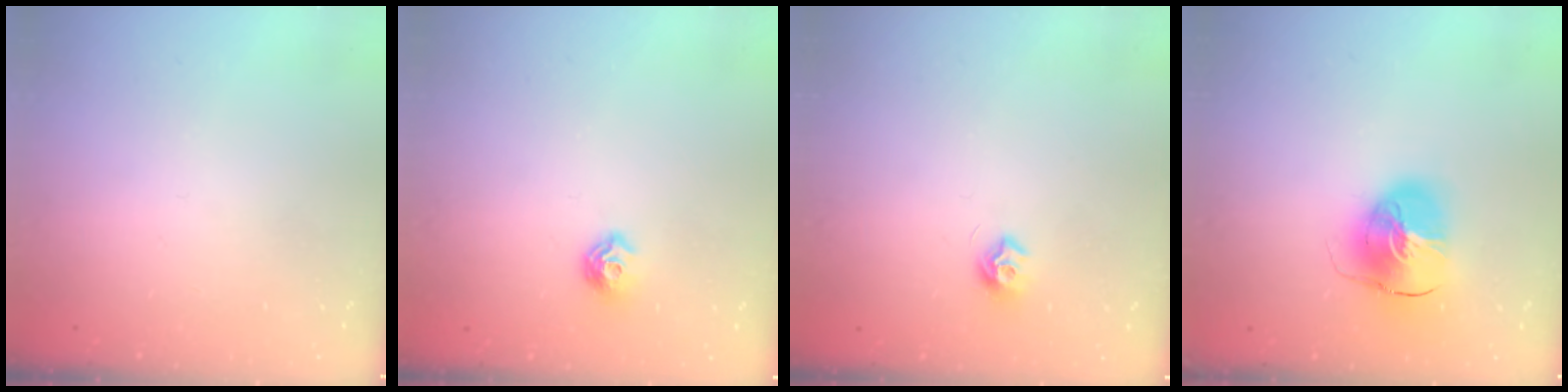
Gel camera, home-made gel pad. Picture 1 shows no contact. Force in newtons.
{"total": 7.5, "press": 7.4, "slide": 1.0}
{"total": 7.6, "press": 7.6, "slide": 0.8}
{"total": 11.5, "press": 11.4, "slide": 1.5}